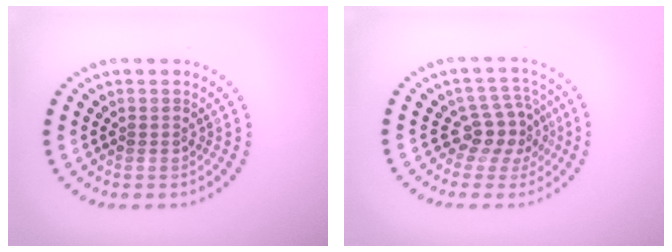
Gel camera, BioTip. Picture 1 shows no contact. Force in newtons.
{"total": 3.2, "press": 2.7, "slide": 1.7}